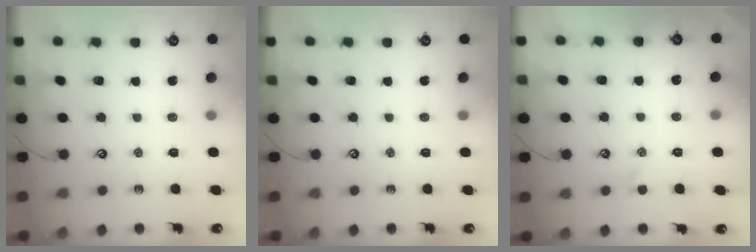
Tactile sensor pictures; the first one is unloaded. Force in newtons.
{"total": 0.0}
{"total": 1.3, "press": 1.1, "slide": 0.7}